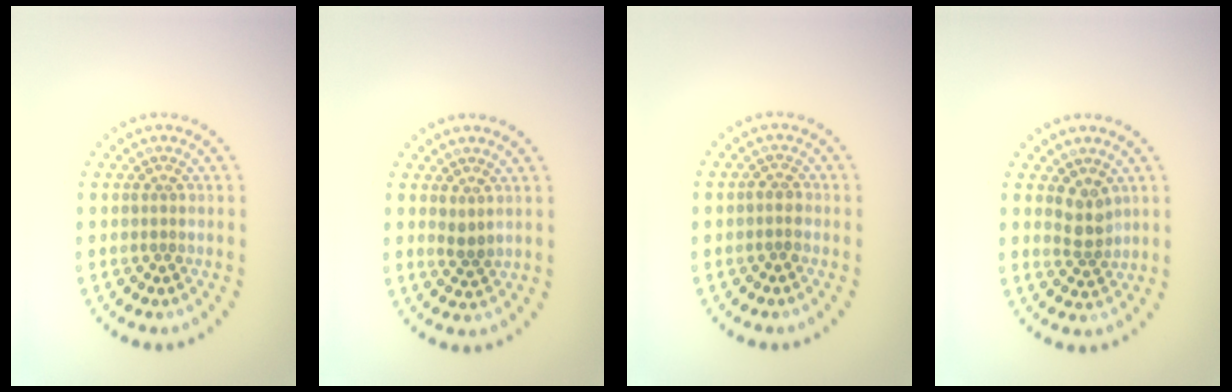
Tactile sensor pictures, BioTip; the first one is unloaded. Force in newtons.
{"total": 1.0, "press": 0.8, "slide": 0.6}
{"total": 1.1, "press": 1.1, "slide": 0.4}
{"total": 2.3, "press": 1.8, "slide": 1.4}